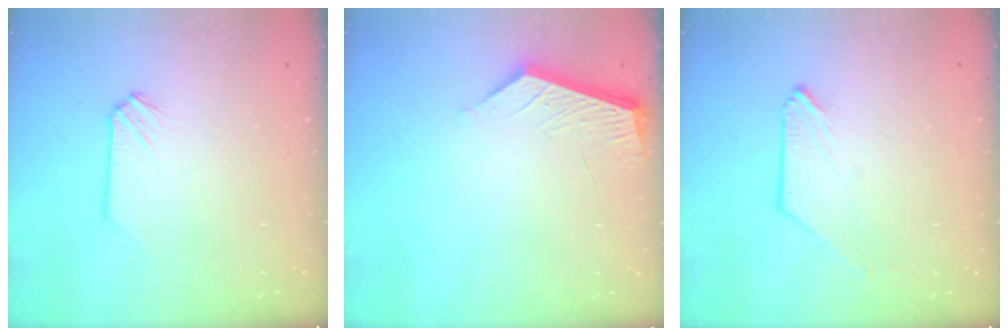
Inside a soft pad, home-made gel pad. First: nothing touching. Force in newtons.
{"total": 4.5, "press": 4.4, "slide": 0.2}
{"total": 0.0}